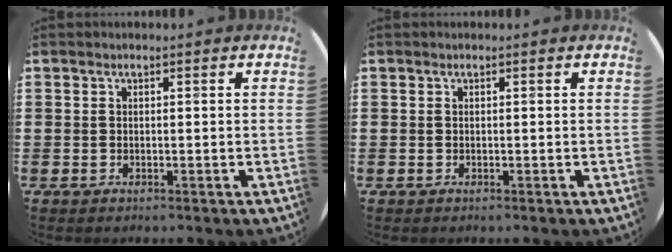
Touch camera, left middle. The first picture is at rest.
{"total": 0.0}